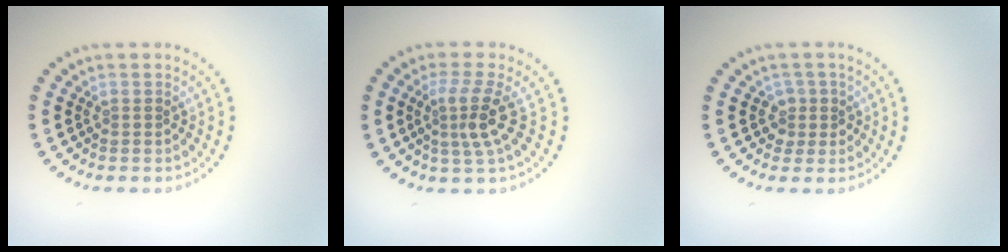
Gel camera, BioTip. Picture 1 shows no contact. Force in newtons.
{"total": 3.1, "press": 2.3, "slide": 2.0}
{"total": 1.7, "press": 1.4, "slide": 1.0}